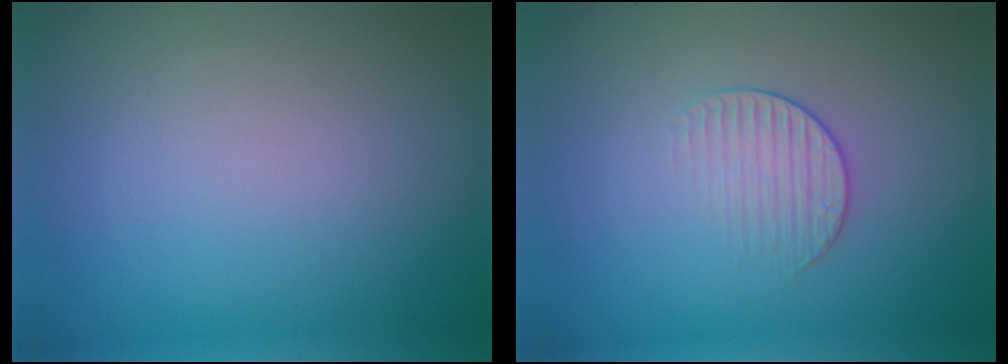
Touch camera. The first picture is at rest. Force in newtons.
{"total": 1.7, "press": 1.0, "slide": 1.4}